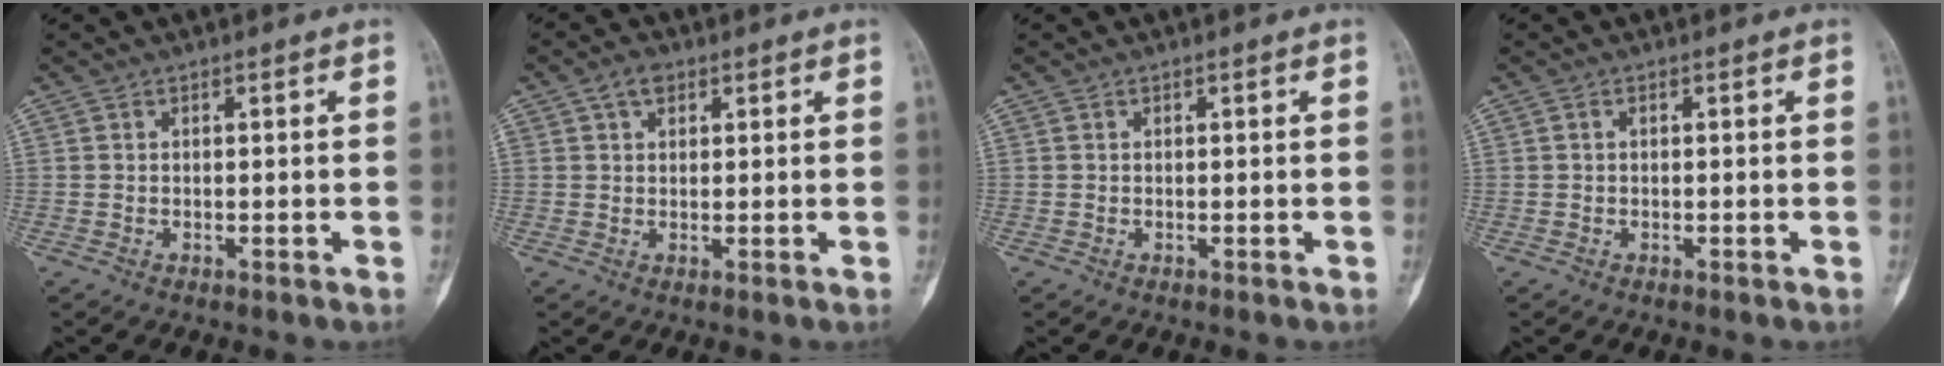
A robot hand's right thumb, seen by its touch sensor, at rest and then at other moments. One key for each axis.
{"total": 3.0, "fx": 1.4, "fy": 2.0, "fz": 1.7, "tx": -0.021, "ty": 0.007, "tz": 0.024}
{"total": 0.0}
{"total": 0.0}